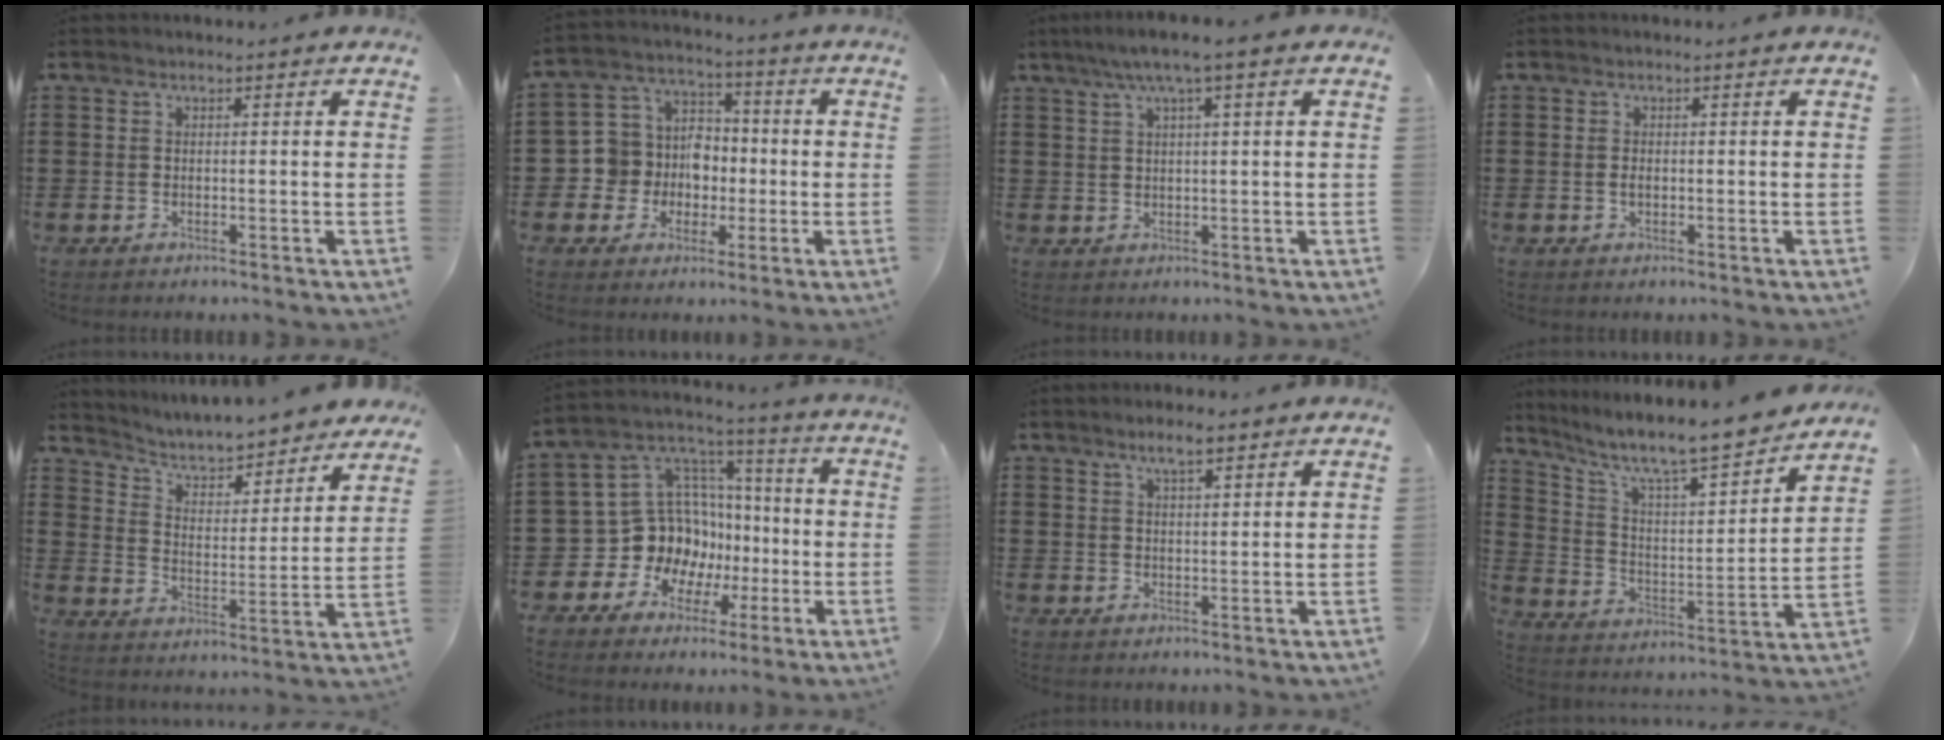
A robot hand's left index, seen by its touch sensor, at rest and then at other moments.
{"total": 8.1, "force": [-0.9, 7.9, 1.4], "torque": [-0.081, 0.000, -0.017]}
{"total": 3.8, "force": [1.7, 0.0, 3.4], "torque": [-0.069, 0.001, 0.026]}
{"total": 0.9, "force": [-0.1, 0.4, 0.9], "torque": [-0.019, -0.002, -0.001]}
{"total": 5.2, "force": [4.8, 1.1, 1.5], "torque": [-0.055, -0.035, 0.078]}
{"total": 13.1, "force": [-2.2, 12.1, 4.5], "torque": [-0.136, -0.017, -0.025]}
{"total": 3.6, "force": [2.6, 0.7, 2.4], "torque": [-0.052, 0.005, 0.046]}
{"total": 9.2, "force": [8.1, 0.9, 4.3], "torque": [-0.104, -0.069, 0.129]}